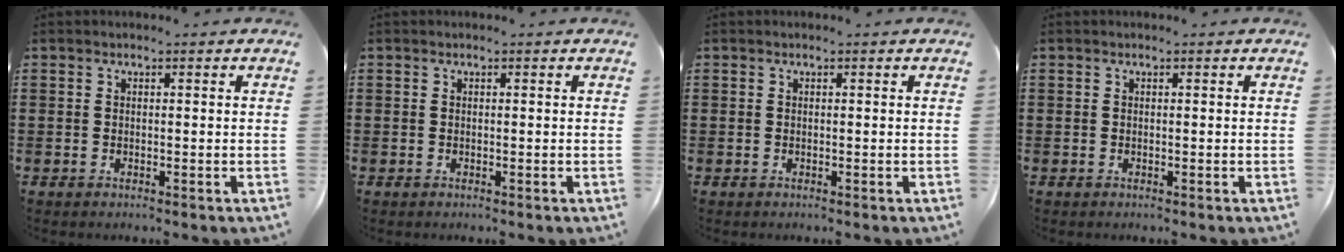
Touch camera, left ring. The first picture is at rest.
{"total": 0.0}
{"total": 0.0}
{"total": 0.0}